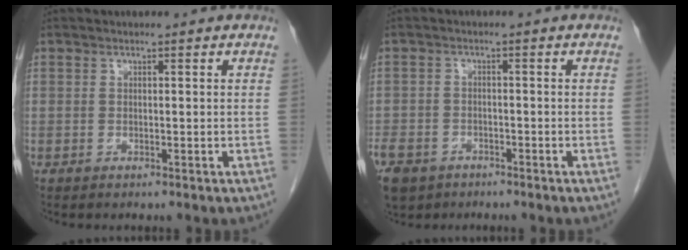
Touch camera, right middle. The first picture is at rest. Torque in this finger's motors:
{"motor_torque": [1.21, -0.87, 1.05, 0.18]}